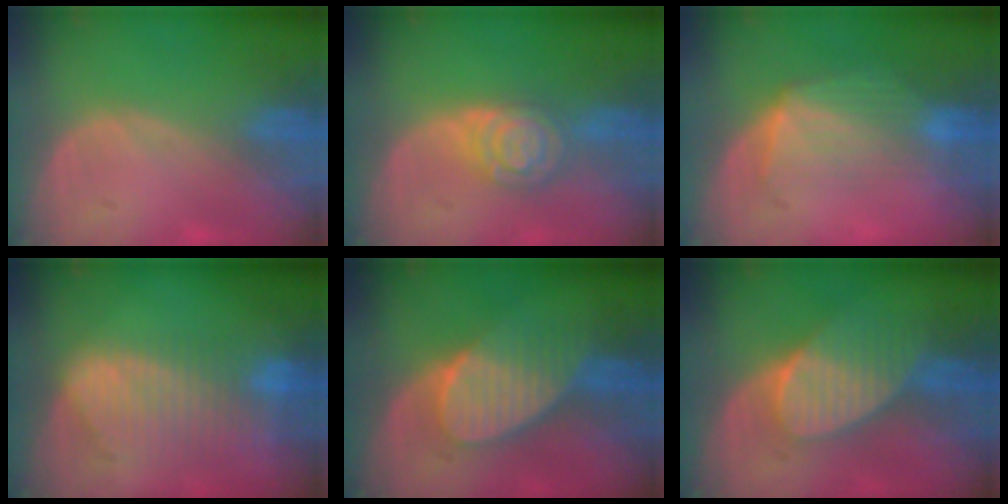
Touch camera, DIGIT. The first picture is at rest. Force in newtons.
{"total": 5.8, "press": 5.8, "slide": 0.3}
{"total": 7.1, "press": 6.6, "slide": 2.8}
{"total": 9.3, "press": 8.1, "slide": 4.6}
{"total": 7.3, "press": 7.3, "slide": 0.7}
{"total": 7.0, "press": 6.9, "slide": 1.2}